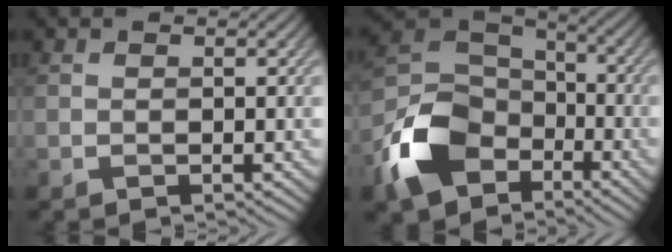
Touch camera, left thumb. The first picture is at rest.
{"total": 12.7, "force": [-6.1, 8.6, 7.1], "torque": [-0.185, -0.025, -0.132]}